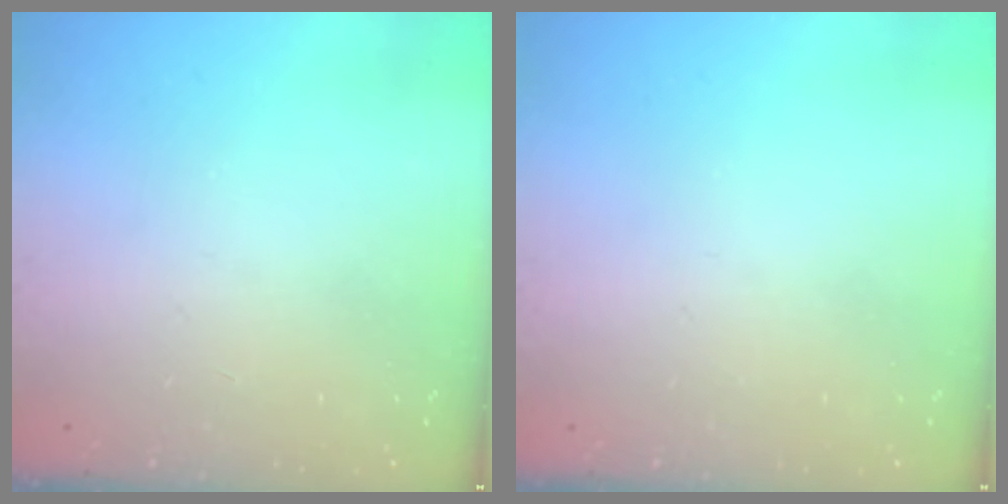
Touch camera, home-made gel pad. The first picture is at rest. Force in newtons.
{"total": 0.0}